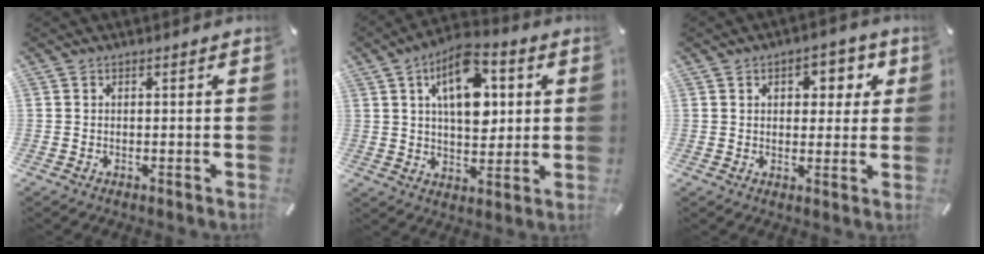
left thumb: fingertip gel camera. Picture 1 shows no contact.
{"total": 14.1, "force": [4.8, 8.1, 10.5], "torque": [-0.164, -0.008, 0.082]}
{"total": 6.3, "force": [2.1, 4.3, 4.0], "torque": [-0.042, -0.005, 0.024]}